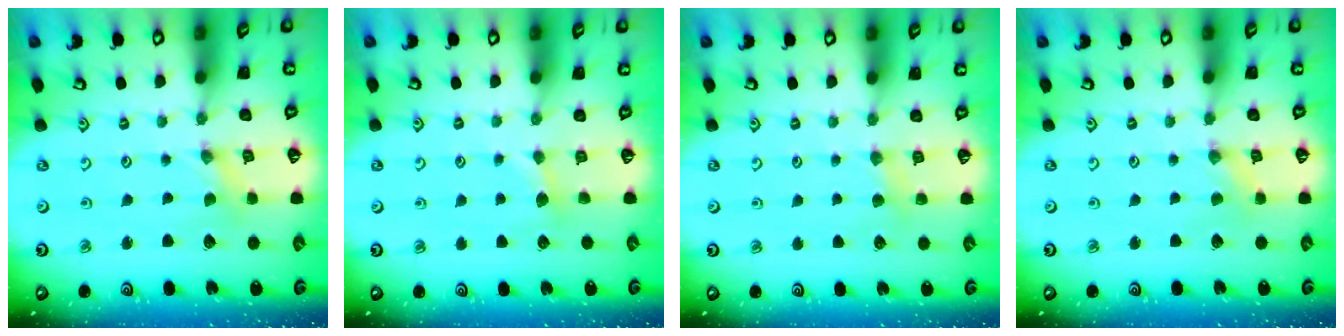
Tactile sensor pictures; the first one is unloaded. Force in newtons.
{"total": 2.9, "press": 2.9, "slide": 0.4}
{"total": 3.8, "press": 3.7, "slide": 0.8}
{"total": 0.8, "press": 0.7, "slide": 0.1}